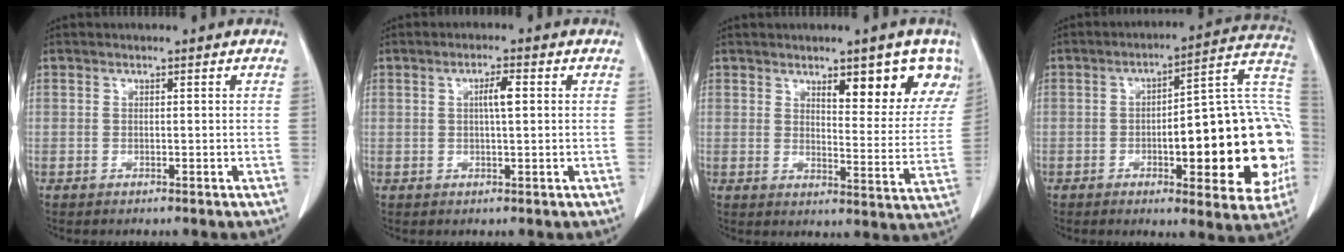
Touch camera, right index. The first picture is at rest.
{"total": 2.8, "force": [0.5, 0.3, 2.8], "torque": [-0.051, 0.003, 0.010]}
{"total": 10.4, "force": [6.4, 3.1, 7.5], "torque": [-0.076, -0.009, 0.082]}
{"total": 23.7, "force": [-3.2, 5.6, 22.9], "torque": [-0.228, 0.037, -0.031]}